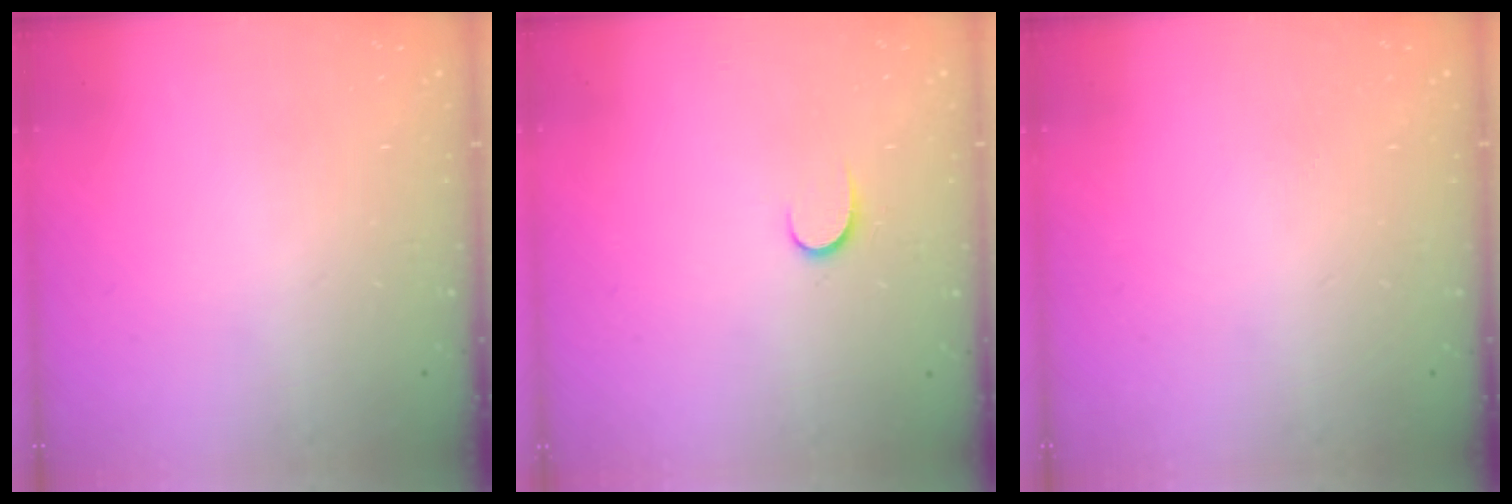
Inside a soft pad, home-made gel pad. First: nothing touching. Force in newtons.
{"total": 5.7, "press": 5.7, "slide": 0.5}
{"total": 0.0}